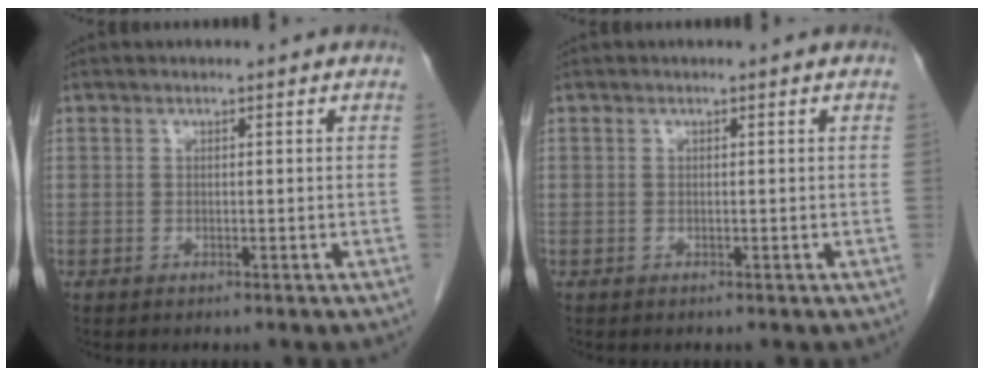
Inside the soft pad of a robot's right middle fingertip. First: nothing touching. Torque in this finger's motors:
{"motor_torque": [-0.13, 0.05, -0.02, 0.01]}